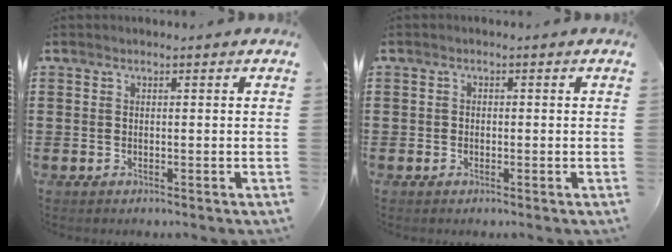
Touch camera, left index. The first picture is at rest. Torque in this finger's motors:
{"motor_torque": [-0.39, 0.37, -0.06, -0.01]}